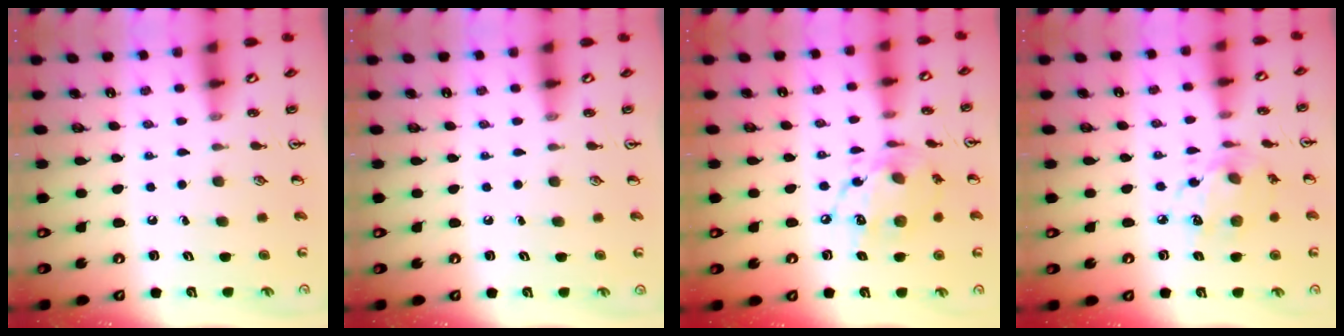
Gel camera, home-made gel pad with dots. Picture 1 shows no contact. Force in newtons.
{"total": 0.0}
{"total": 11.7, "press": 11.7, "slide": 0.7}
{"total": 10.0, "press": 10.0, "slide": 0.5}